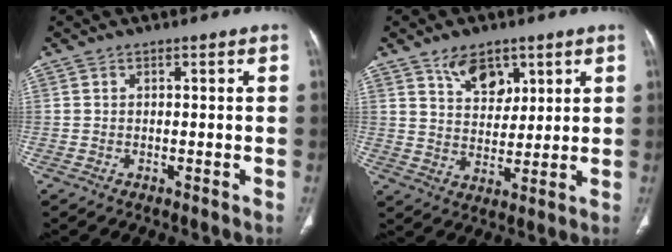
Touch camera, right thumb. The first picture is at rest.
{"total": 8.1, "force": [4.7, 5.0, 4.3], "torque": [-0.043, -0.032, 0.086]}